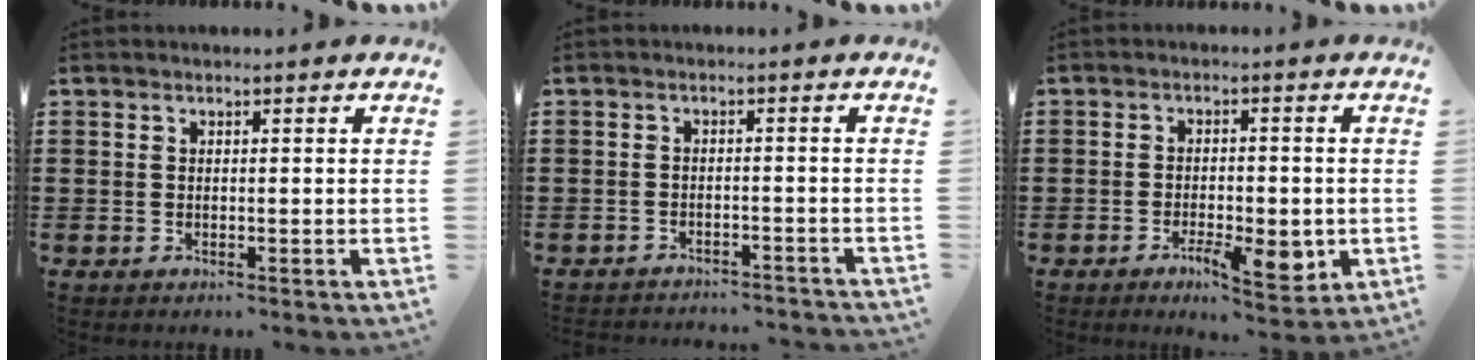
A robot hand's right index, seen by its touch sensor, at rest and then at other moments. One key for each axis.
{"total": 2.2, "fx": -2.2, "fy": 0.0, "fz": 0.1, "tx": -0.008, "ty": -0.001, "tz": -0.046}
{"total": 6.5, "fx": -2.7, "fy": 2.5, "fz": 5.3, "tx": -0.087, "ty": -0.006, "tz": -0.046}